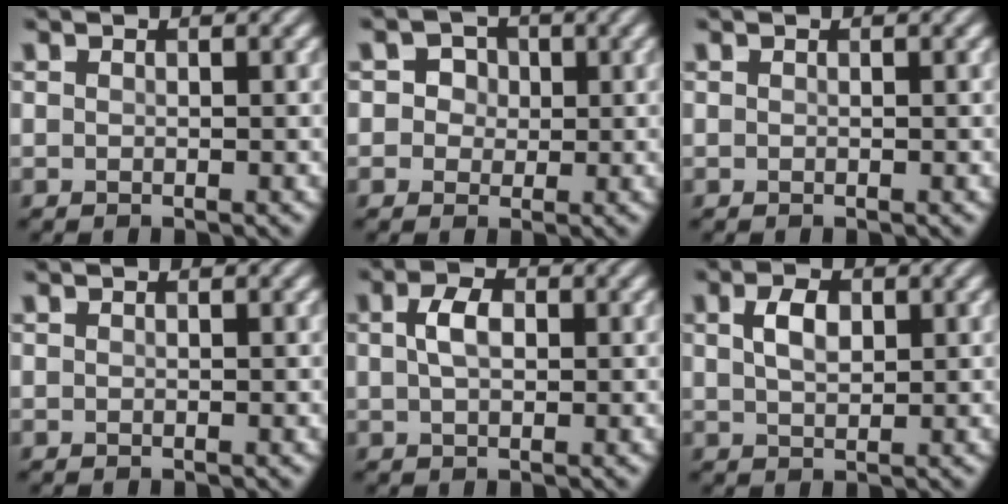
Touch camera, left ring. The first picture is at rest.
{"total": 2.8, "force": [0.8, 2.5, 1.1], "torque": [-0.005, 0.005, 0.000]}
{"total": 0.0}
{"total": 0.0}
{"total": 2.7, "force": [0.5, 1.7, 2.1], "torque": [-0.044, 0.004, 0.007]}
{"total": 2.8, "force": [0.9, 1.6, 2.1], "torque": [-0.046, 0.003, 0.018]}